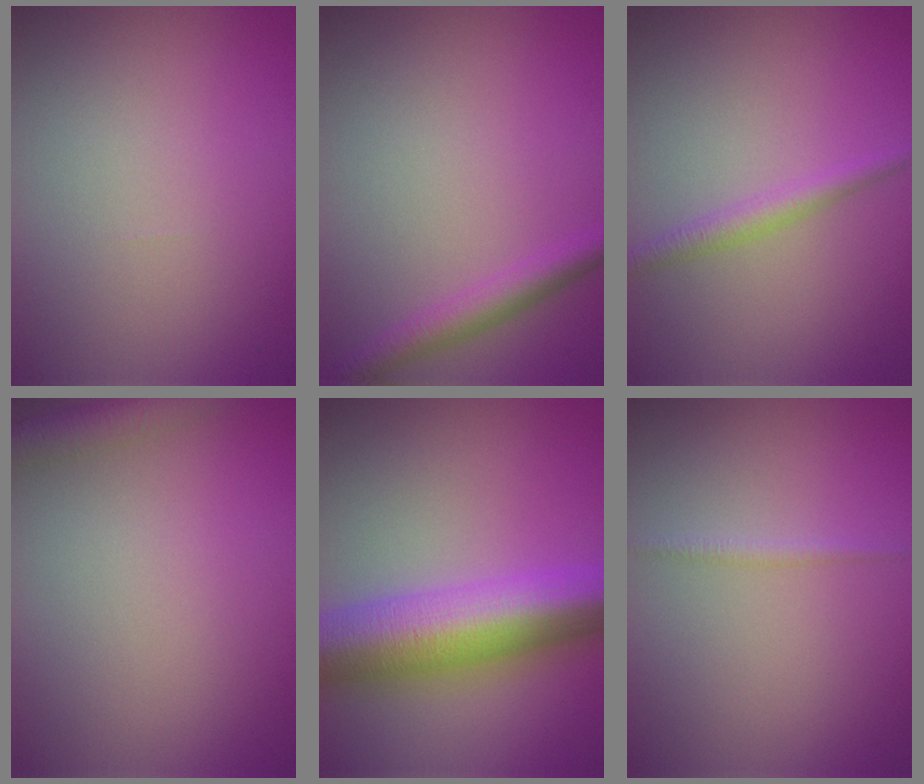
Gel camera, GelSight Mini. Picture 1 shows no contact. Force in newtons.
{"total": 2.5, "press": 2.5, "slide": 0.1}
{"total": 1.9, "press": 1.9, "slide": 0.1}
{"total": 2.9, "press": 2.9, "slide": 0.1}
{"total": 11.2, "press": 11.2, "slide": 0.3}
{"total": 0.9, "press": 0.9, "slide": 0.0}